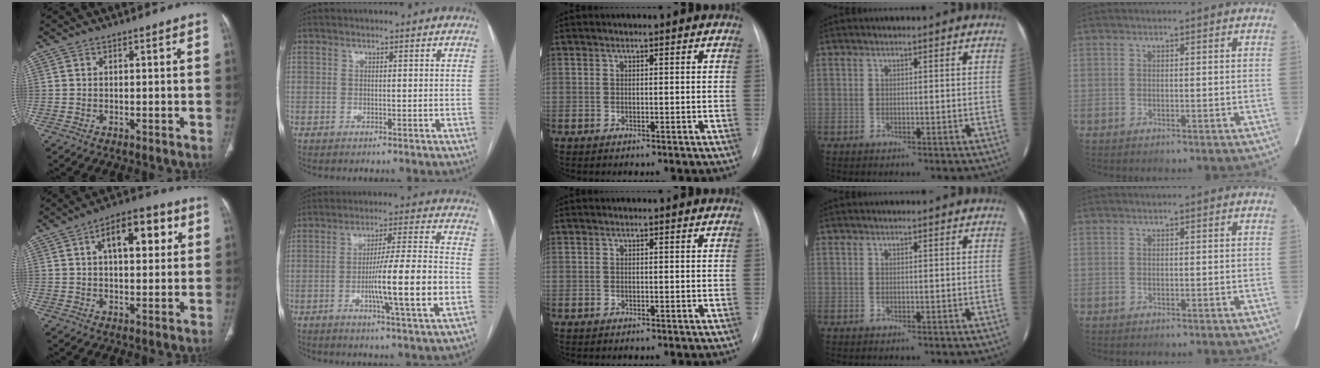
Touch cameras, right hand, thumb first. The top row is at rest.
{"thumb": {"total": 11.7, "force": [3.7, 5.7, 9.5], "torque": [-0.116, 0.014, 0.051]}, "index": {"total": 13.3, "force": [-3.2, -0.5, 12.9], "torque": [-0.216, -0.006, -0.056]}}